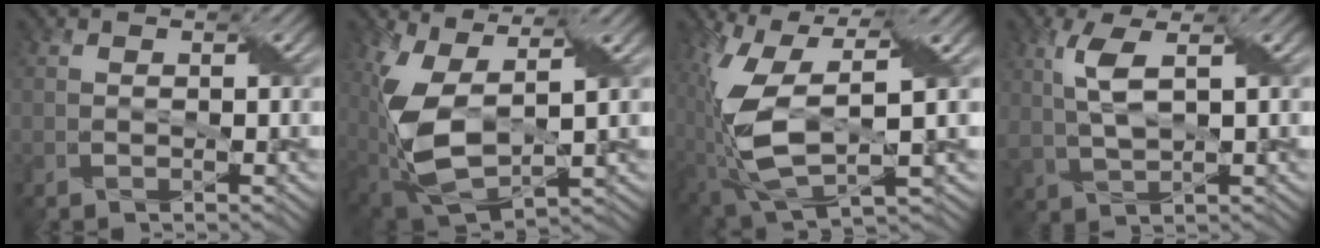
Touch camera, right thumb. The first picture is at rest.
{"total": 11.3, "force": [1.5, 5.6, 9.7], "torque": [-0.237, -0.019, 0.034]}
{"total": 13.2, "force": [0.2, 6.1, 11.8], "torque": [-0.263, -0.030, 0.016]}
{"total": 5.0, "force": [1.5, 1.6, 4.5], "torque": [-0.112, 0.002, 0.035]}